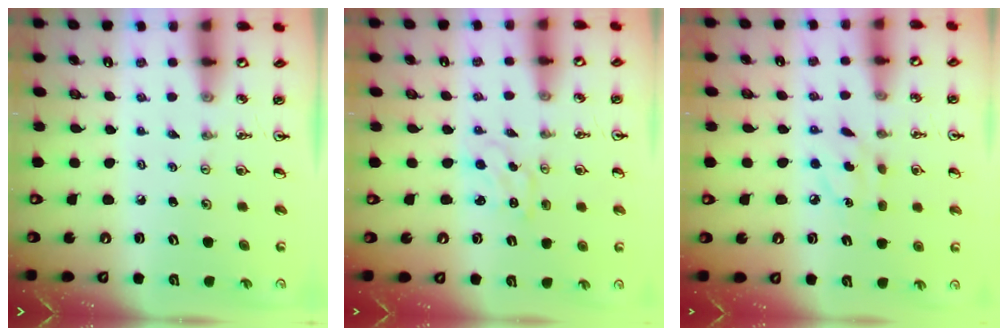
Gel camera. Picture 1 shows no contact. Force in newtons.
{"total": 1.4, "press": 1.4, "slide": 0.3}
{"total": 4.7, "press": 4.7, "slide": 0.1}